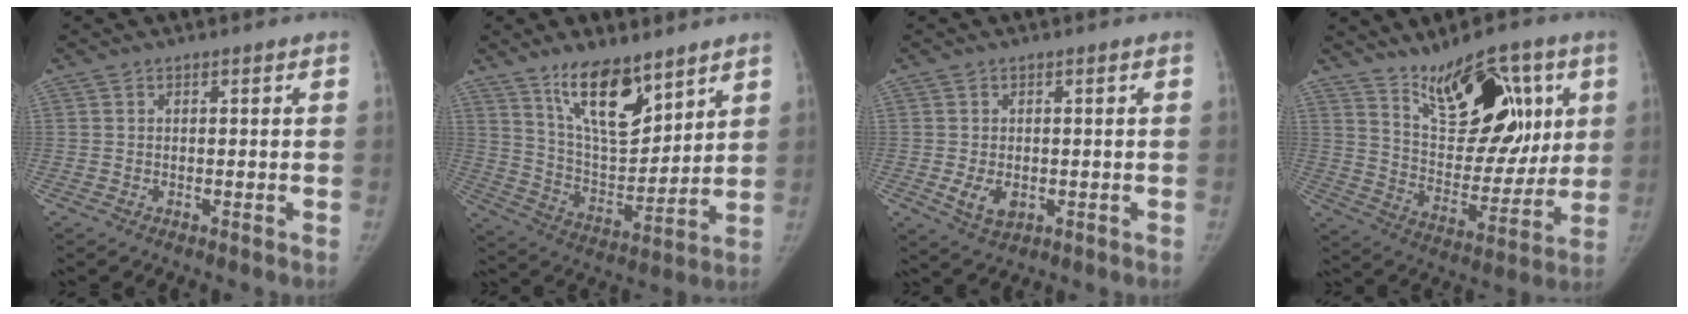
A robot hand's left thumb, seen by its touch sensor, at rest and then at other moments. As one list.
[{"total": 15.0, "force": [10.2, 6.0, 9.3], "torque": [-0.123, -0.072, 0.193]}, {"total": 4.1, "force": [-0.8, 2.8, 3.0], "torque": [-0.050, -0.008, -0.004]}, {"total": 20.6, "force": [9.3, 10.3, 15.2], "torque": [-0.173, -0.047, 0.161]}]